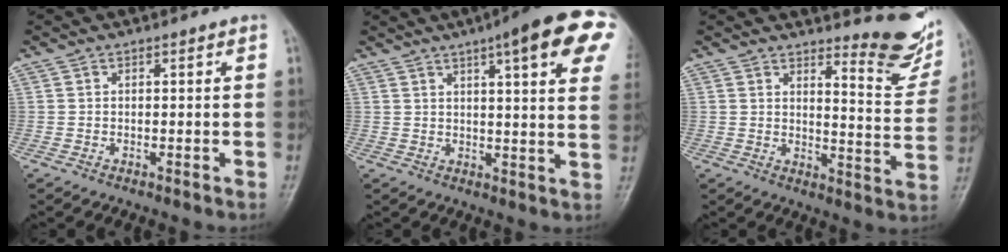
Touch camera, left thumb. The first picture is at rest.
{"total": 18.4, "force": [8.9, 3.8, 15.7], "torque": [-0.194, -0.009, 0.104]}
{"total": 10.5, "force": [9.0, 2.3, 4.8], "torque": [-0.039, -0.096, 0.110]}